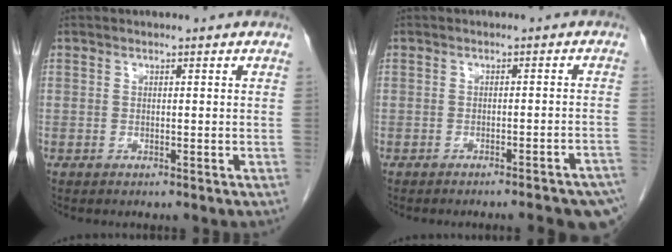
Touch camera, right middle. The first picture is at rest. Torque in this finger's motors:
{"motor_torque": [1.17, -0.97, 0.08, 0.05]}